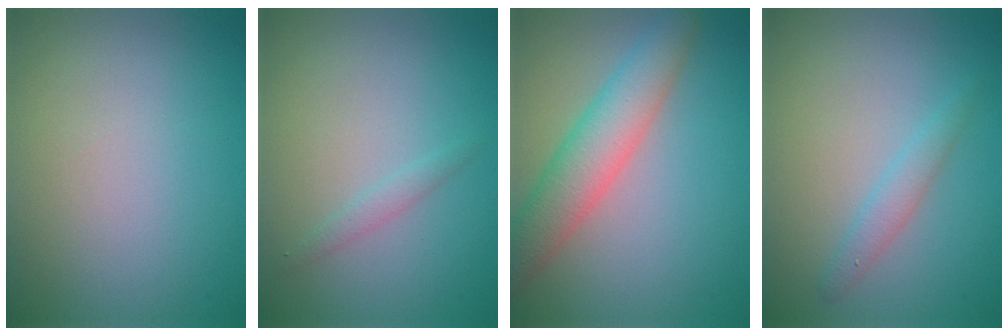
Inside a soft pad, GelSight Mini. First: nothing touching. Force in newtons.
{"total": 0.9, "press": 0.9, "slide": 0.1}
{"total": 5.4, "press": 5.4, "slide": 0.3}
{"total": 1.6, "press": 1.6, "slide": 0.1}